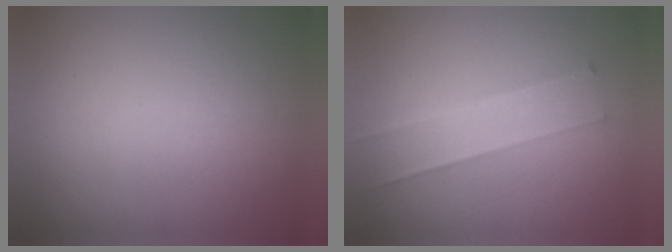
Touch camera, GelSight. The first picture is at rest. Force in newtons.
{"total": 2.3}